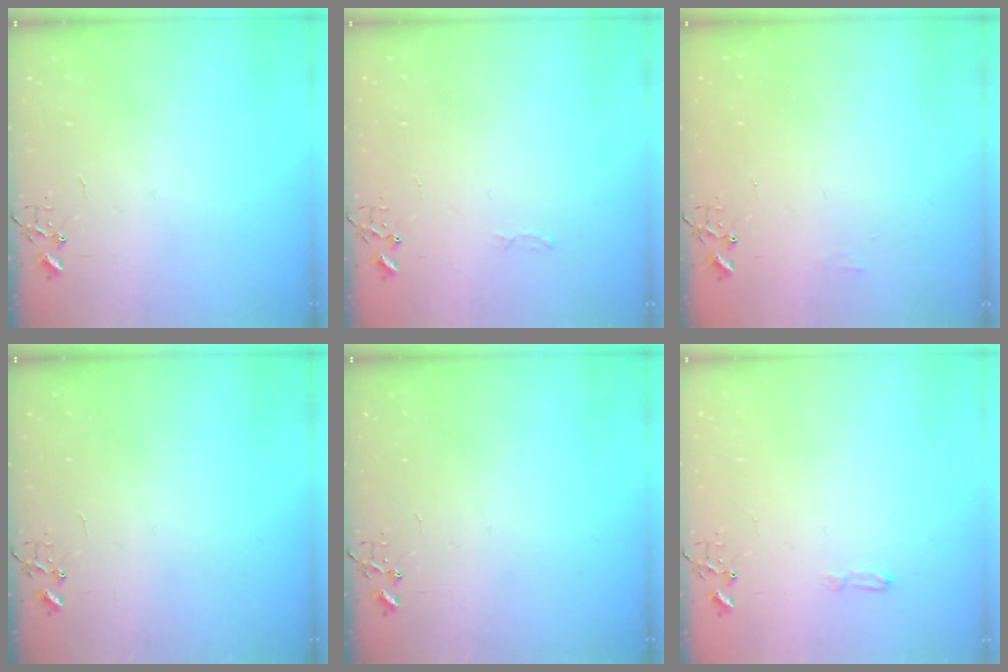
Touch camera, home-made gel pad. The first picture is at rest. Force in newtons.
{"total": 2.8, "press": 2.8, "slide": 0.4}
{"total": 5.1, "press": 5.1, "slide": 0.7}
{"total": 0.0}
{"total": 0.0}
{"total": 4.0, "press": 3.9, "slide": 0.5}